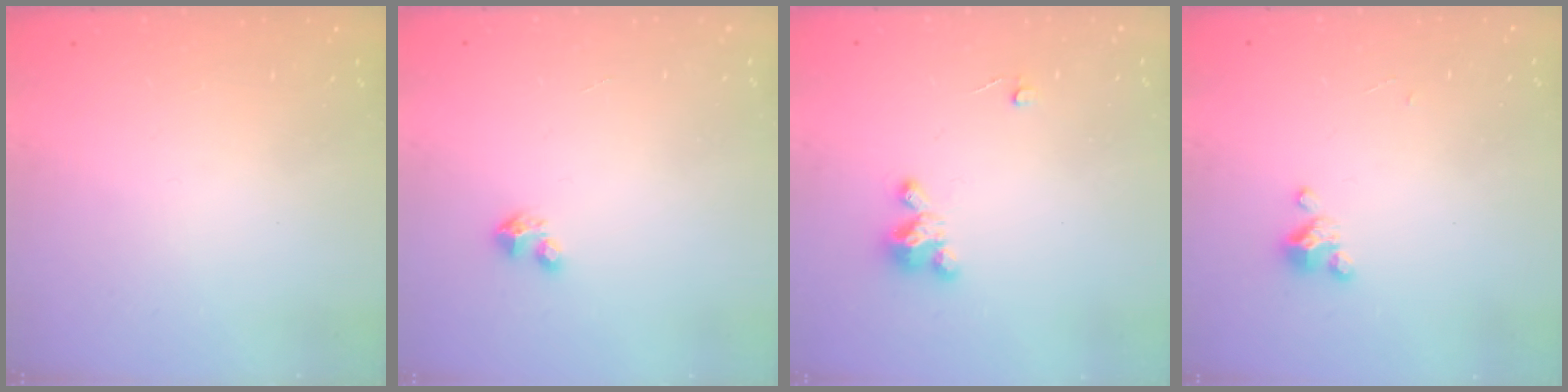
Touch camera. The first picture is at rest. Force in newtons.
{"total": 3.3, "press": 3.3, "slide": 0.2}
{"total": 3.4, "press": 3.4, "slide": 0.1}
{"total": 2.5, "press": 2.5, "slide": 0.3}